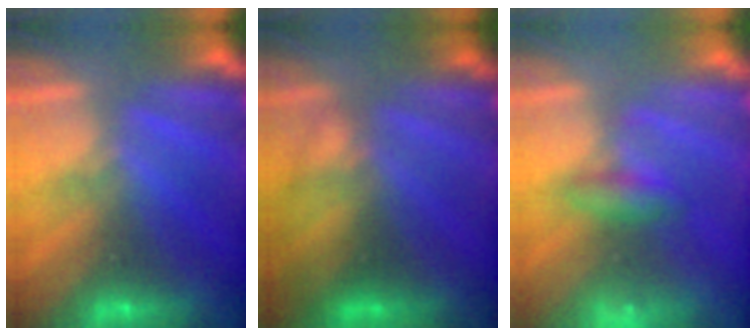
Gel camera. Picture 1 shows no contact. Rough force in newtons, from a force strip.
{"total": 2.2}
{"total": 2.1}